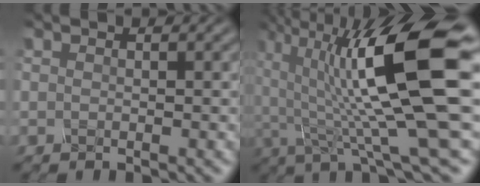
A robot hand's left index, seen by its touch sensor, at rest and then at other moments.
{"total": 13.8, "force": [2.5, 2.9, 13.2], "torque": [-0.232, 0.001, 0.046]}